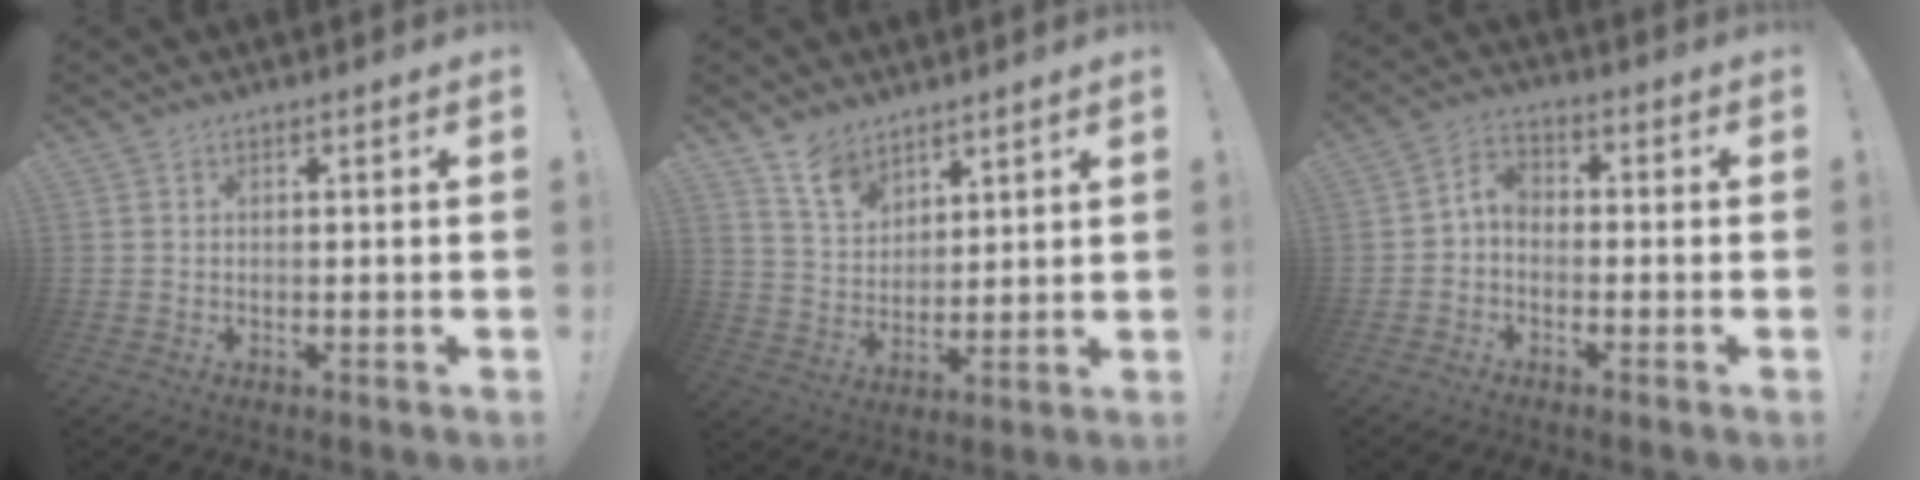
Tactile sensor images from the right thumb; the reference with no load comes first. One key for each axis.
{"total": 9.3, "fx": 7.3, "fy": 5.1, "fz": 2.8, "tx": -0.059, "ty": -0.045, "tz": 0.142}
{"total": 4.5, "fx": -1.8, "fy": 3.0, "fz": 2.8, "tx": -0.070, "ty": 0.011, "tz": -0.033}